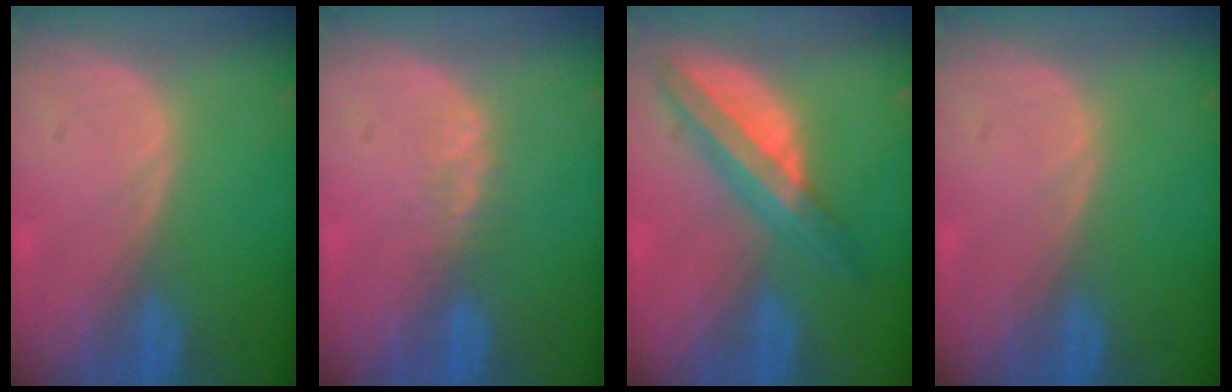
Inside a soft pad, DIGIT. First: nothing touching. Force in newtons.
{"total": 2.1, "press": 1.7, "slide": 1.2}
{"total": 7.6, "press": 6.4, "slide": 4.1}
{"total": 0.0}